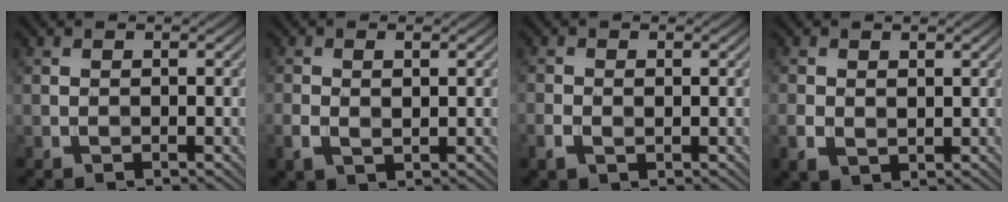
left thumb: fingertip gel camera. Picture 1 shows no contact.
{"total": 2.5, "force": [0.1, 1.2, 2.2], "torque": [-0.047, -0.003, 0.004]}
{"total": 1.8, "force": [-0.5, 1.0, 1.4], "torque": [-0.033, -0.004, -0.009]}
{"total": 2.3, "force": [0.1, 1.6, 1.6], "torque": [-0.037, -0.006, 0.007]}